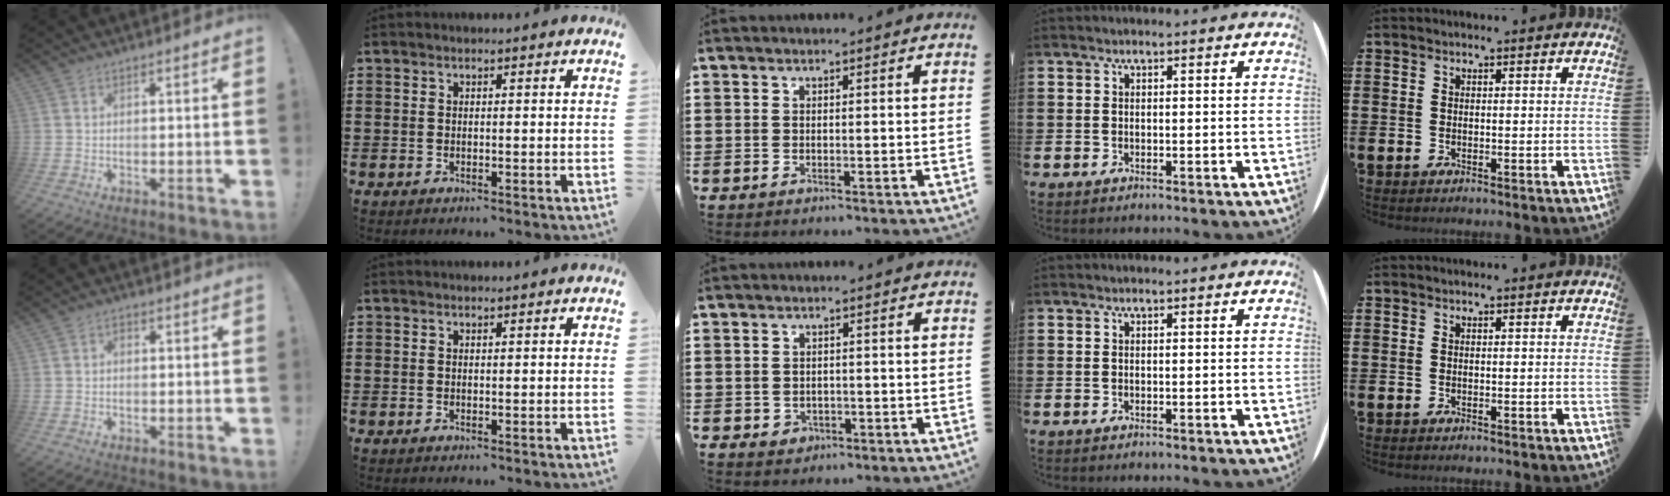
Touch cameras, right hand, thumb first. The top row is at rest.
{"thumb": {"total": 1.0, "force": [-0.3, 0.7, 0.5], "torque": [-0.002, 0.001, -0.008]}, "middle": {"total": 1.3, "force": [-0.6, 1.1, 0.4], "torque": [-0.012, 0.003, -0.015]}}